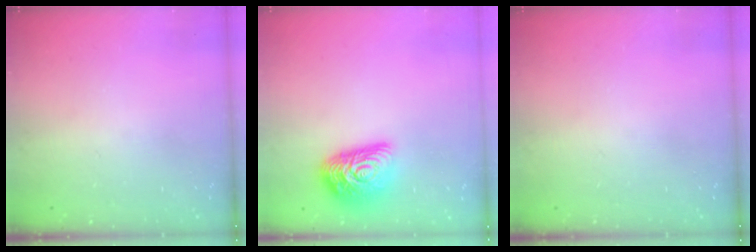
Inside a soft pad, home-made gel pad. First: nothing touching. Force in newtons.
{"total": 14.0, "press": 14.0, "slide": 0.8}
{"total": 0.0}